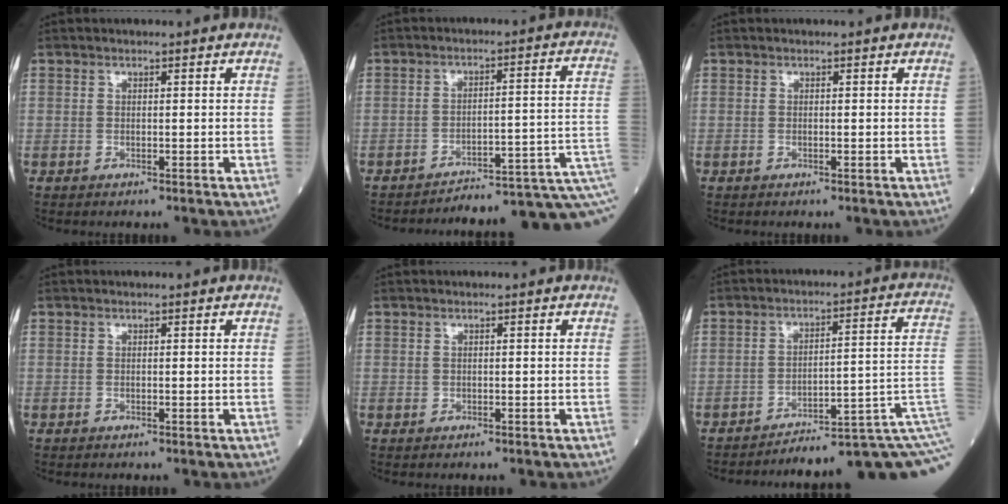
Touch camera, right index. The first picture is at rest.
{"total": 10.7, "force": [-6.4, 0.9, 8.4], "torque": [-0.103, 0.055, -0.080]}
{"total": 0.0}
{"total": 0.0}
{"total": 0.0}
{"total": 15.1, "force": [-11.8, -1.3, 9.3], "torque": [-0.045, 0.049, -0.154]}